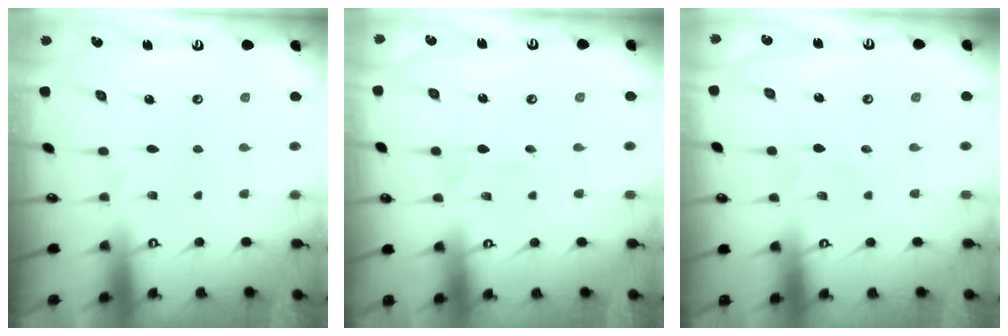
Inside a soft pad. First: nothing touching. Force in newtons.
{"total": 2.4, "press": 2.3, "slide": 0.2}
{"total": 2.3, "press": 2.0, "slide": 1.0}